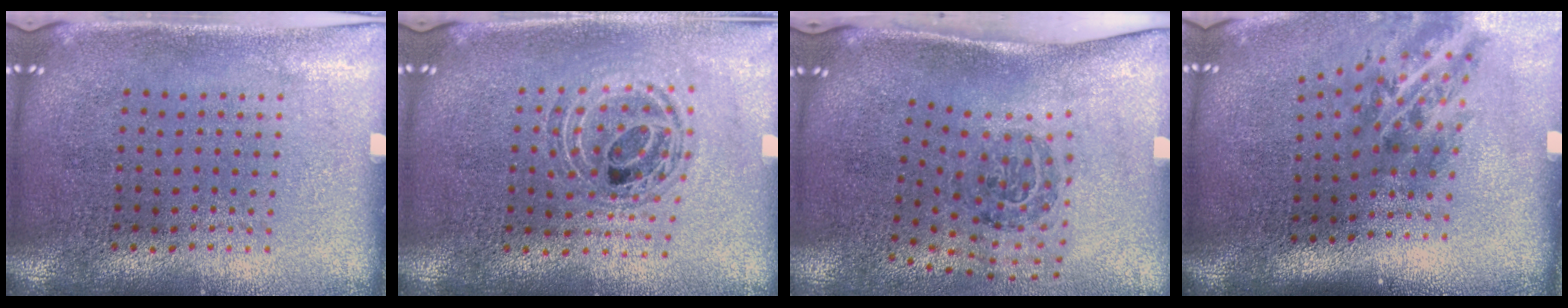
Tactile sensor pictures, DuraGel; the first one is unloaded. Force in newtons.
{"total": 0.8, "press": 0.8, "slide": 0.1}
{"total": 1.8, "press": 1.2, "slide": 1.3}
{"total": 2.0, "press": 1.2, "slide": 1.6}